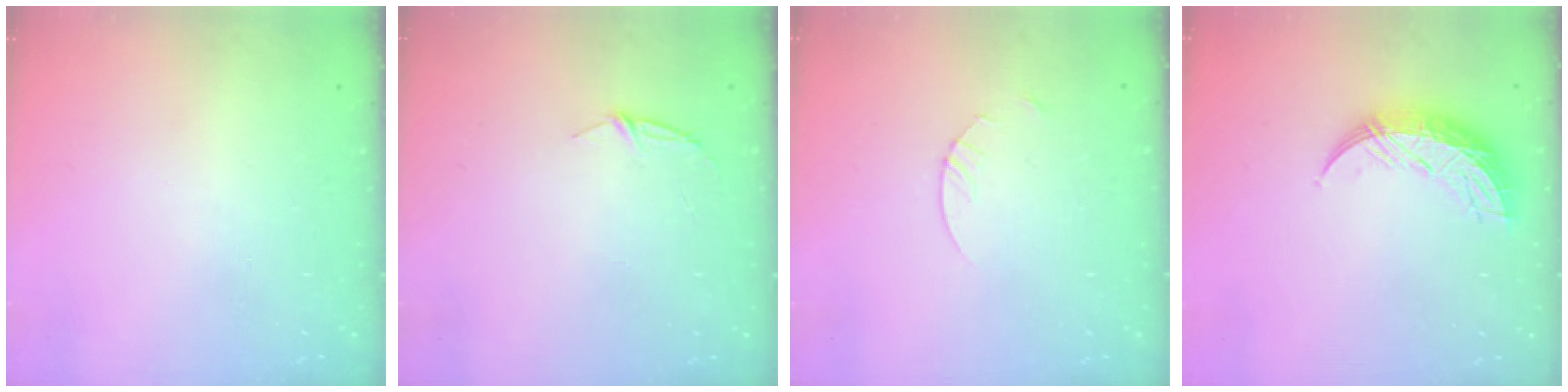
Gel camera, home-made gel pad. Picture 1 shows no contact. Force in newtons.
{"total": 3.9, "press": 3.9, "slide": 0.4}
{"total": 1.4, "press": 1.4, "slide": 0.2}
{"total": 10.5, "press": 10.5, "slide": 0.8}